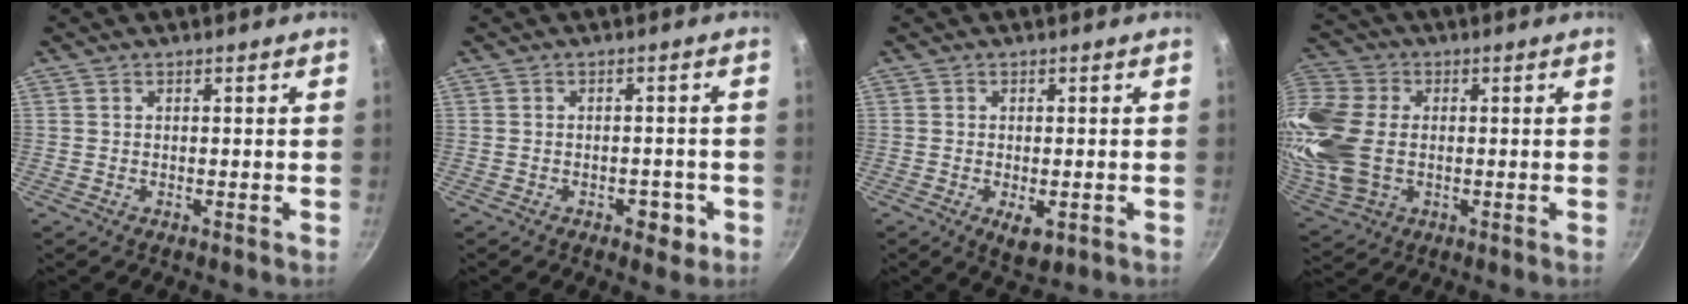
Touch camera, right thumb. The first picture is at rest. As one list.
[{"total": 3.6, "force": [-1.7, 2.0, 2.4], "torque": [-0.014, 0.011, -0.021]}, {"total": 4.0, "force": [-1.3, 2.0, 3.2], "torque": [-0.048, -0.006, -0.012]}, {"total": 21.6, "force": [0.1, 15.4, 15.1], "torque": [-0.390, 0.009, 0.014]}]